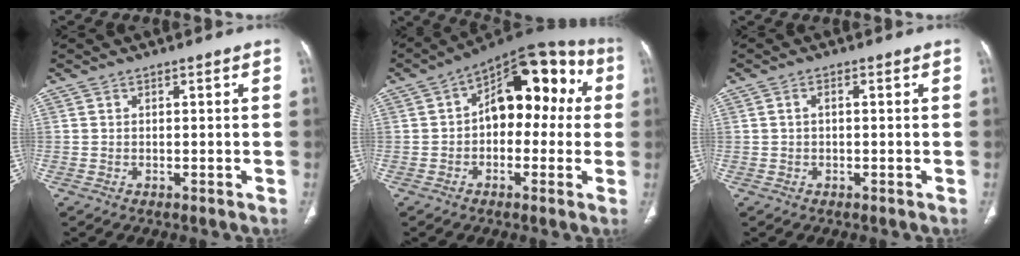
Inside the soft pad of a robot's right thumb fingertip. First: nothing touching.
{"total": 16.3, "force": [1.9, 9.7, 12.9], "torque": [-0.126, 0.049, 0.017]}
{"total": 1.2, "force": [0.1, 0.7, 1.0], "torque": [-0.020, 0.005, 0.000]}